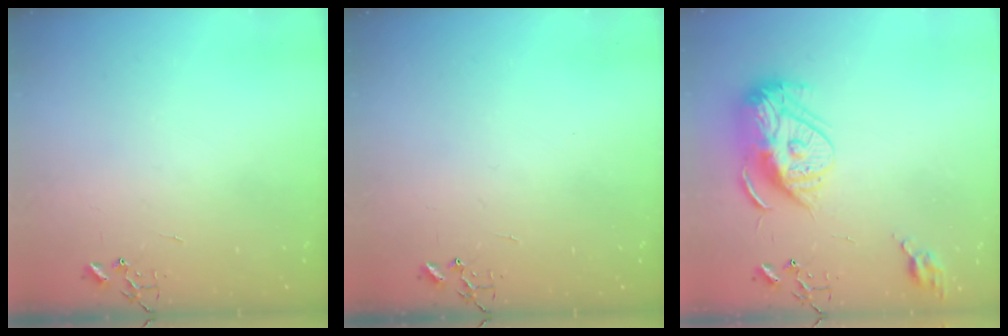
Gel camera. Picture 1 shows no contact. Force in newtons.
{"total": 0.0}
{"total": 15.7, "press": 15.6, "slide": 1.9}